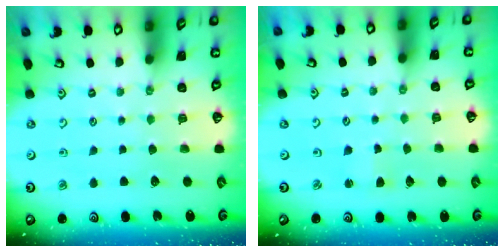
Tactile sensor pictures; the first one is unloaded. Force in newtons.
{"total": 2.1, "press": 2.1, "slide": 0.3}